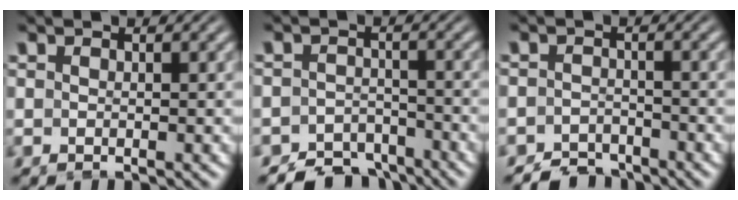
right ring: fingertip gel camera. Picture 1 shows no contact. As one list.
[{"total": 7.1, "force": [-6.4, 3.1, 0.8], "torque": [0.016, -0.020, -0.114]}, {"total": 4.7, "force": [-4.6, 1.3, -0.1], "torque": [0.018, -0.019, -0.082]}]